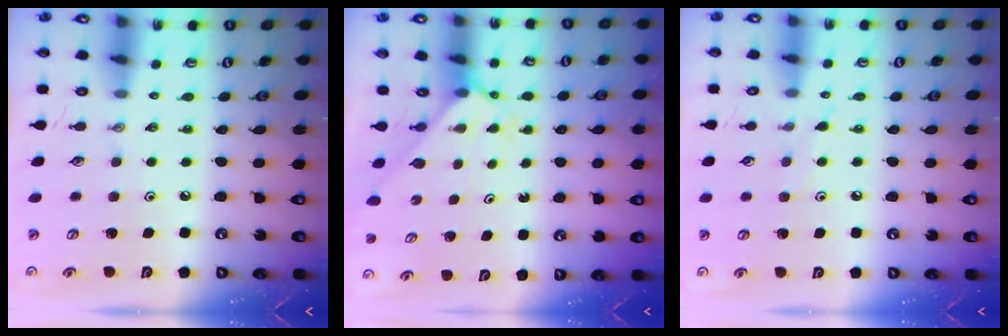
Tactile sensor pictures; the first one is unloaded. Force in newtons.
{"total": 2.2, "press": 2.2, "slide": 0.2}
{"total": 5.5, "press": 5.4, "slide": 0.6}